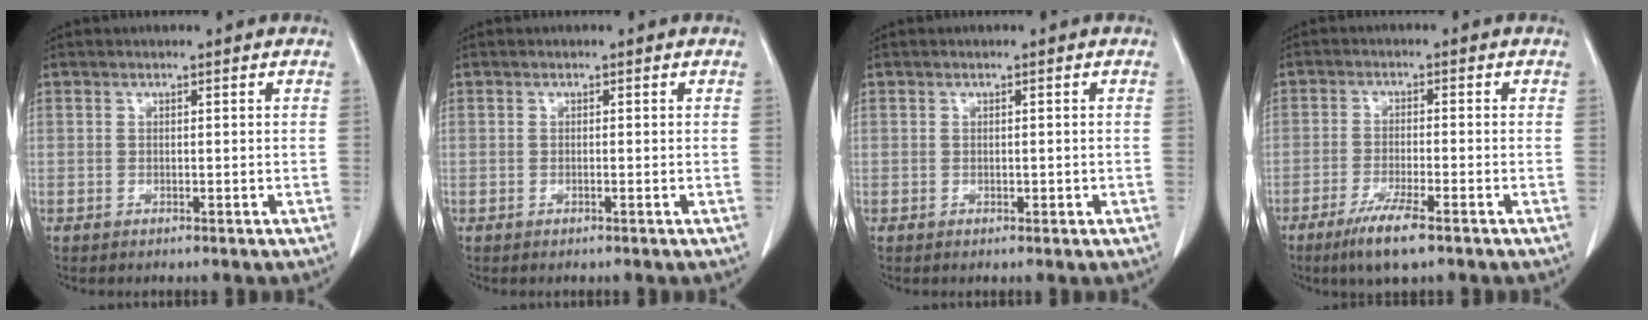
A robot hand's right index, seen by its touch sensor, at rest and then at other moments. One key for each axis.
{"total": 0.0}
{"total": 0.7, "fx": -0.1, "fy": 0.4, "fz": 0.6, "tx": -0.010, "ty": 0.002, "tz": 0.001}
{"total": 6.4, "fx": -4.1, "fy": 0.4, "fz": 4.9, "tx": -0.096, "ty": -0.015, "tz": -0.073}